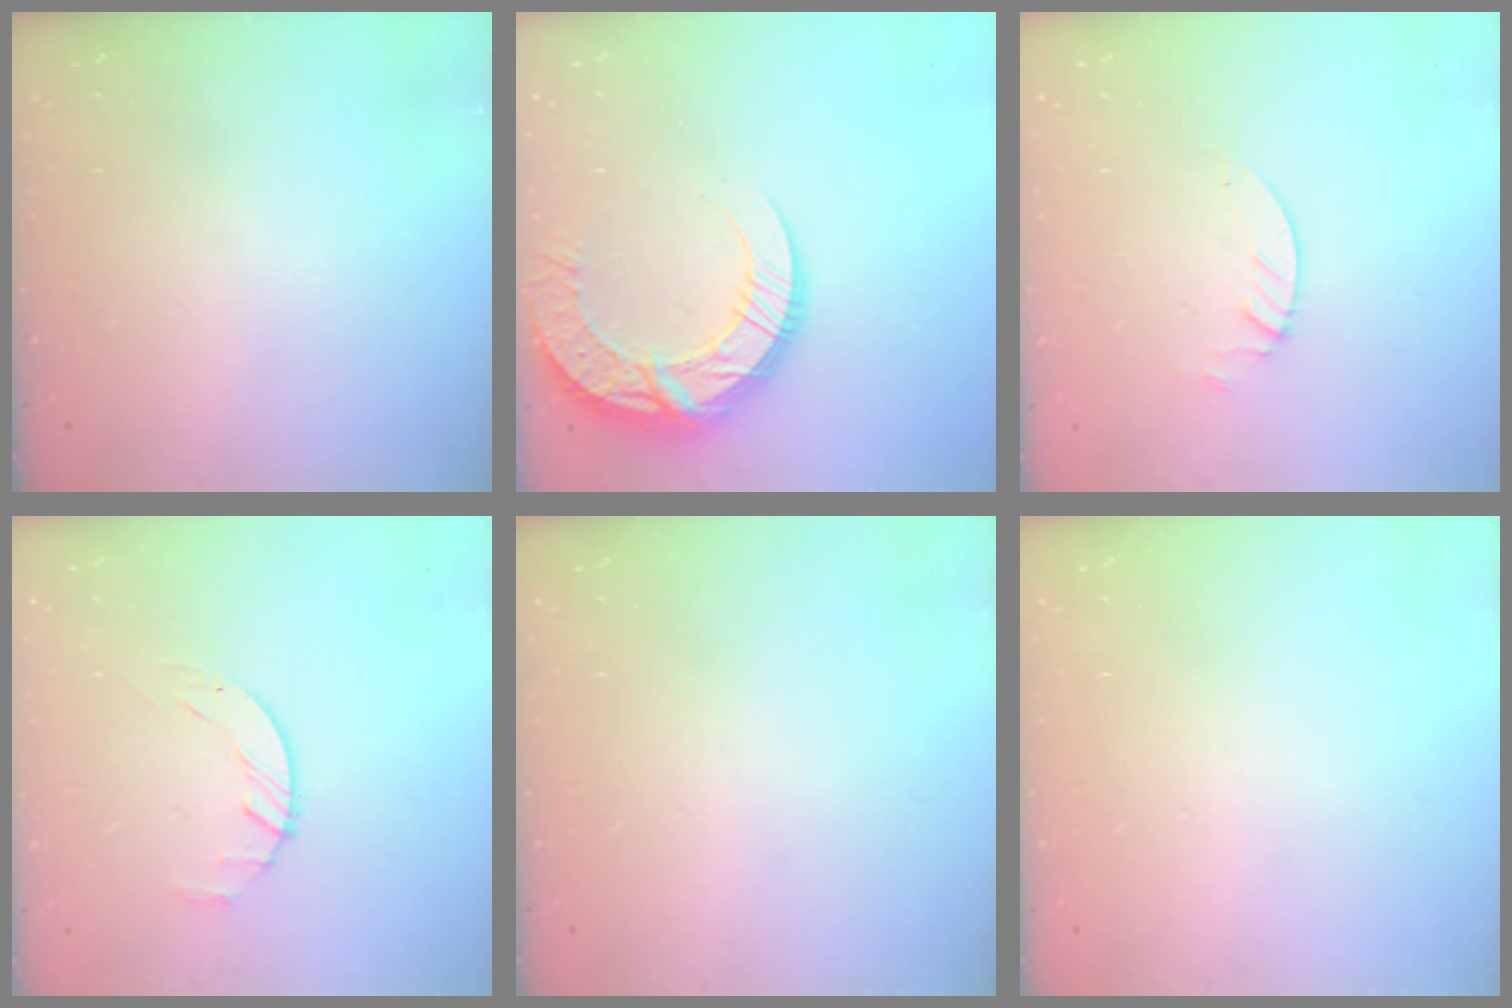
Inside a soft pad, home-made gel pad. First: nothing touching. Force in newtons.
{"total": 15.3, "press": 15.2, "slide": 1.4}
{"total": 2.1, "press": 2.1, "slide": 0.2}
{"total": 1.6, "press": 1.6, "slide": 0.3}
{"total": 0.0}
{"total": 0.0}